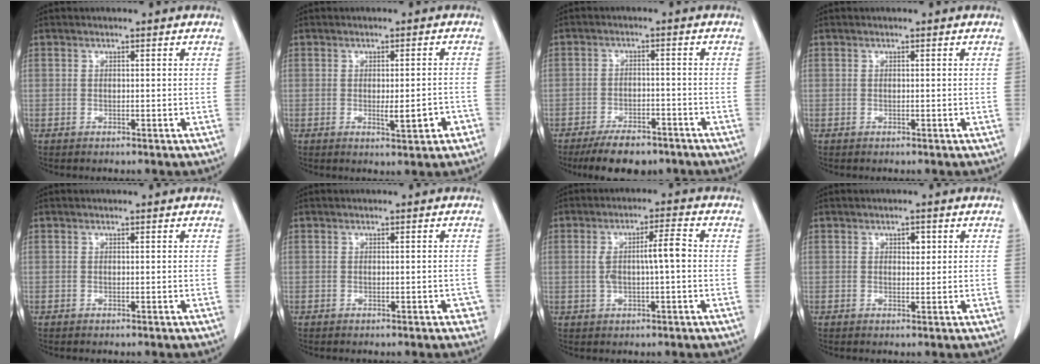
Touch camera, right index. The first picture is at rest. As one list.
[{"total": 4.5, "force": [-1.6, 1.0, 4.1], "torque": [-0.053, -0.002, -0.018]}, {"total": 7.3, "force": [-5.7, 3.1, 3.4], "torque": [-0.050, 0.000, -0.092]}, {"total": 0.0}, {"total": 0.0}, {"total": 2.1, "force": [-0.8, 0.8, 1.7], "torque": [-0.011, 0.006, -0.007]}, {"total": 5.9, "force": [0.1, 0.9, 5.9], "torque": [-0.111, 0.016, 0.003]}, {"total": 1.6, "force": [0.6, 0.9, 1.2], "torque": [-0.013, -0.001, 0.008]}]